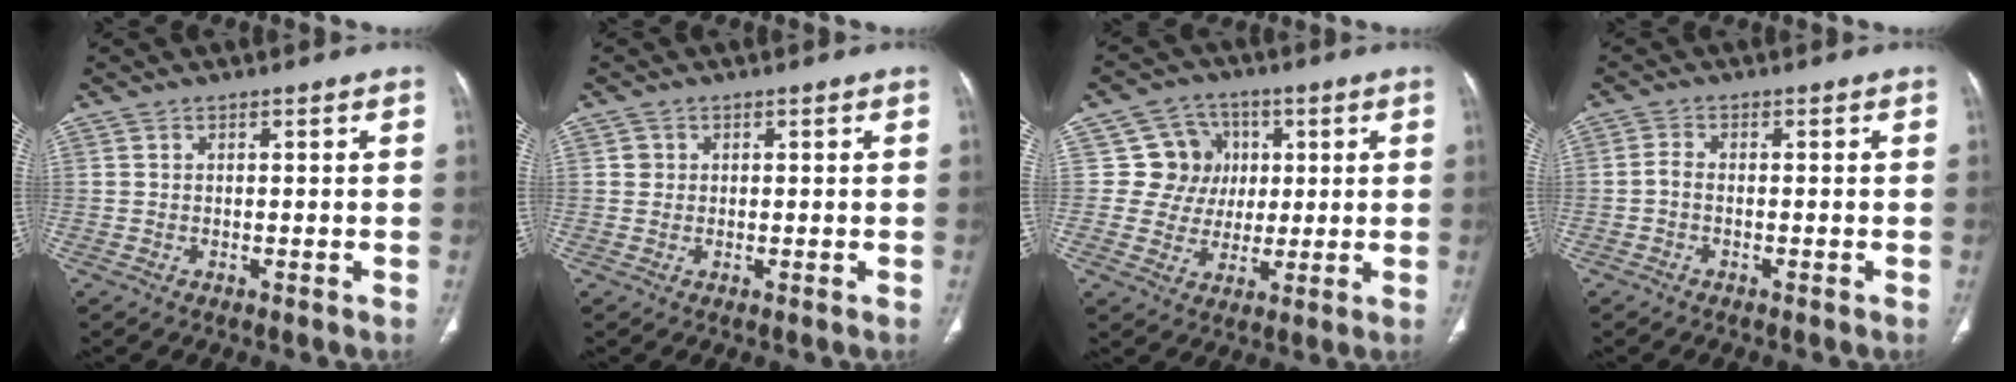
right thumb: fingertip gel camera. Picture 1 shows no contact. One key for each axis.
{"total": 1.2, "fx": 0.3, "fy": 1.1, "fz": 0.1, "tx": 0.007, "ty": 0.002, "tz": 0.003}
{"total": 9.1, "fx": 2.0, "fy": 8.7, "fz": 1.8, "tx": 0.018, "ty": 0.007, "tz": 0.033}
{"total": 1.7, "fx": -0.5, "fy": 0.9, "fz": 1.3, "tx": -0.026, "ty": 0.002, "tz": -0.016}